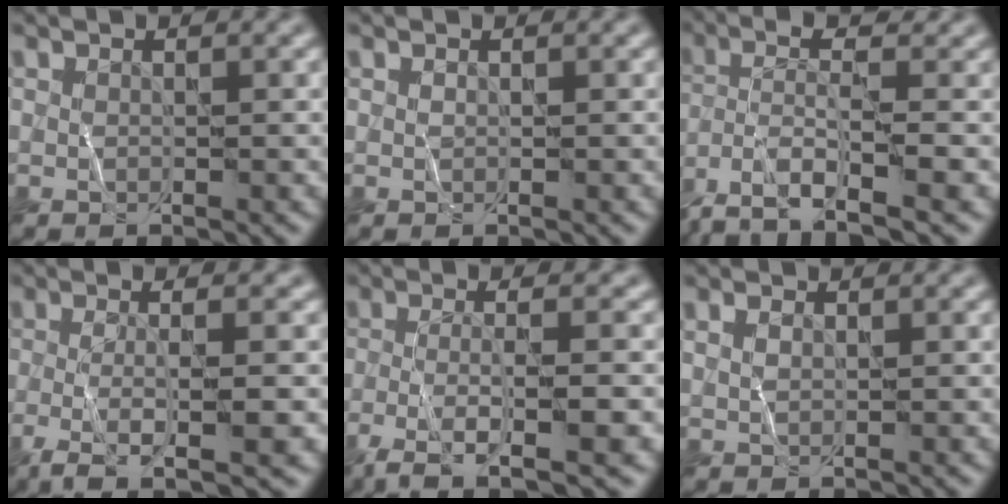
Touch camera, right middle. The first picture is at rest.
{"total": 0.0}
{"total": 7.5, "force": [-4.7, 1.7, 5.7], "torque": [-0.111, 0.000, -0.094]}
{"total": 6.2, "force": [-1.3, 1.3, 5.9], "torque": [-0.094, -0.007, -0.030]}
{"total": 6.5, "force": [-3.1, 1.1, 5.6], "torque": [-0.085, 0.005, -0.068]}
{"total": 0.8, "force": [0.5, 0.5, 0.5], "torque": [-0.013, 0.004, 0.009]}